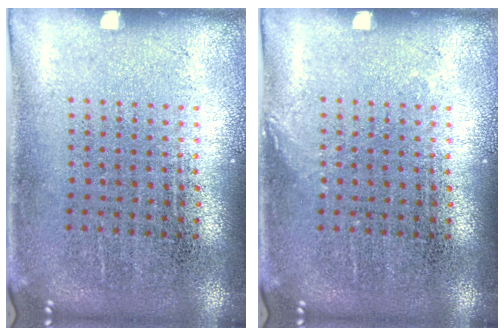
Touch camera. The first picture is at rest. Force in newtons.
{"total": 0.6, "press": 0.5, "slide": 0.1}